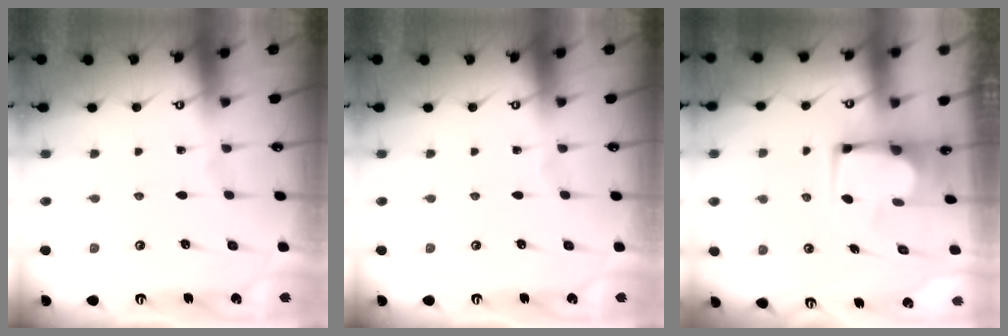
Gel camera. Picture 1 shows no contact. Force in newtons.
{"total": 0.0}
{"total": 3.8, "press": 3.7, "slide": 0.4}